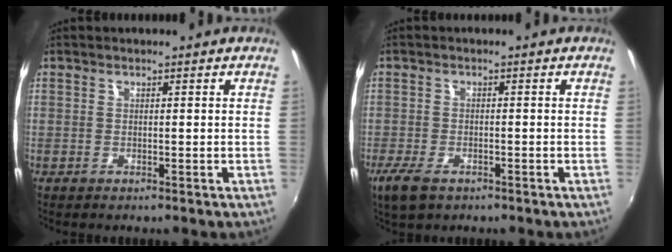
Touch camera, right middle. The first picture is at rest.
{"total": 5.4, "force": [-3.4, 2.5, 3.3], "torque": [-0.085, -0.018, -0.063]}